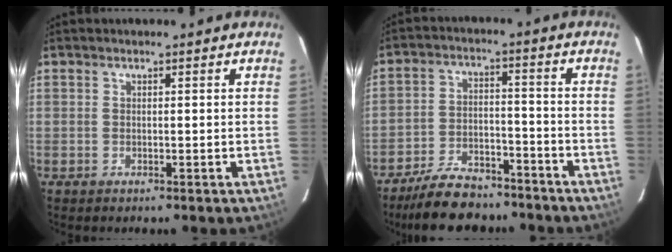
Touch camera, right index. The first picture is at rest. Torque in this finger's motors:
{"motor_torque": [1.07, -1.06, 0.35, 0.07]}